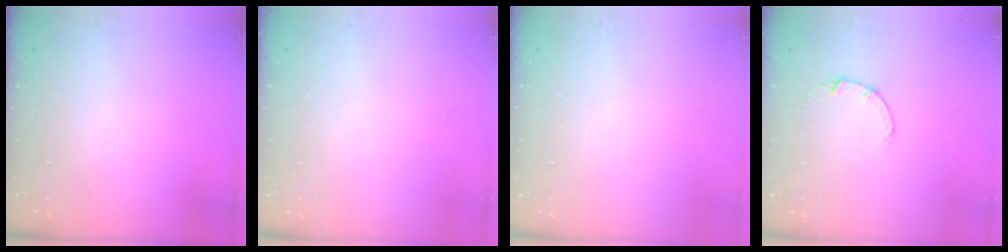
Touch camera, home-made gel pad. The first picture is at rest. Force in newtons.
{"total": 0.0}
{"total": 2.6, "press": 2.6, "slide": 0.2}
{"total": 0.5, "press": 0.5, "slide": 0.1}